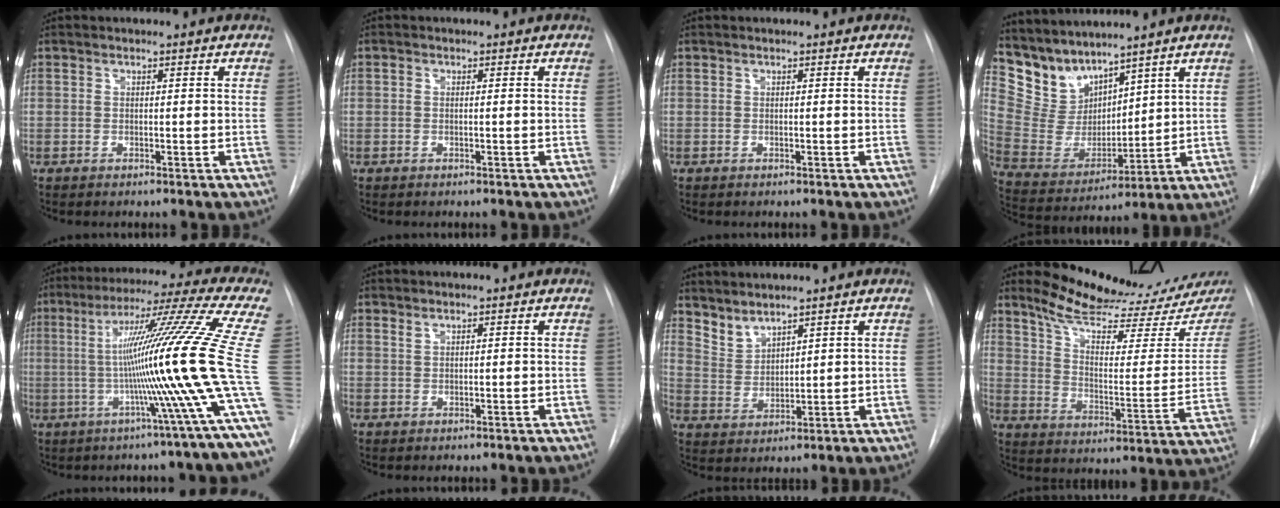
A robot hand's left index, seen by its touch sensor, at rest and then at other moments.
{"total": 0.0}
{"total": 0.0}
{"total": 9.7, "force": [8.9, 3.7, 1.3], "torque": [-0.052, 0.017, 0.197]}
{"total": 23.5, "force": [-1.3, -3.9, 23.1], "torque": [-0.307, -0.012, -0.042]}
{"total": 0.5, "force": [0.5, 0.0, 0.2], "torque": [-0.007, 0.003, 0.012]}
{"total": 4.3, "force": [4.2, 0.7, 0.6], "torque": [-0.021, 0.005, 0.096]}
{"total": 21.0, "force": [19.0, 3.2, 8.3], "torque": [-0.119, -0.067, 0.258]}